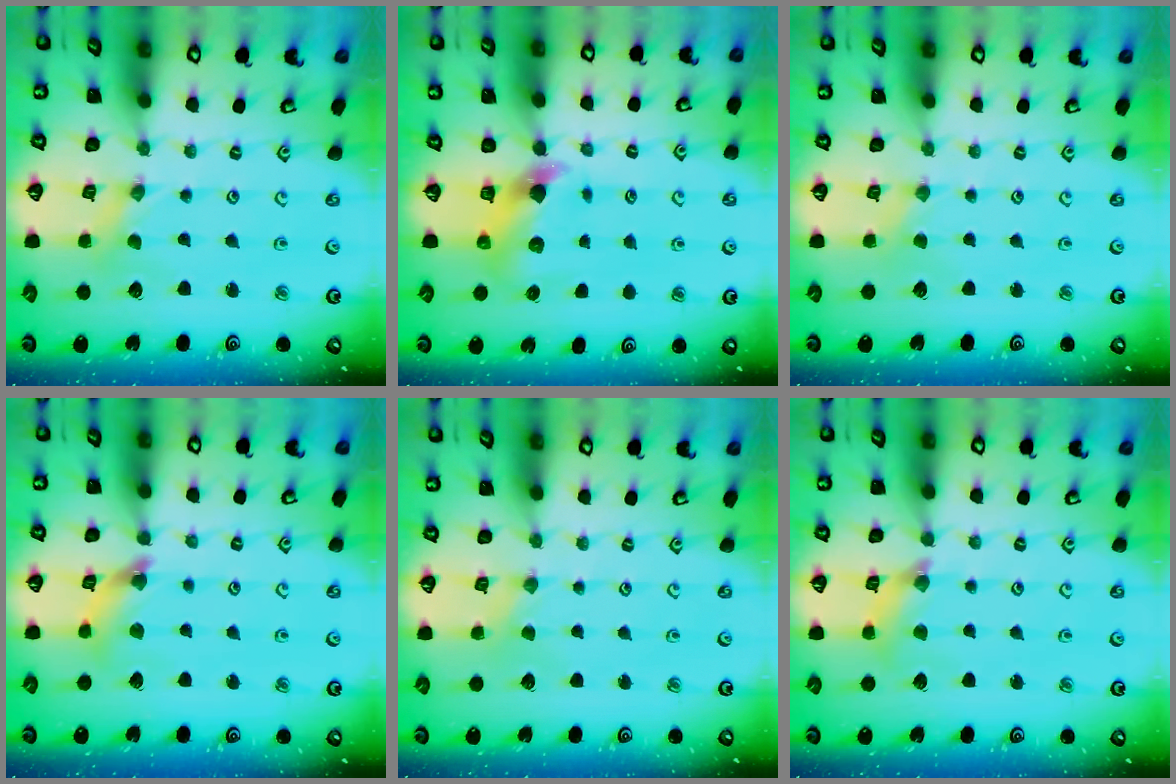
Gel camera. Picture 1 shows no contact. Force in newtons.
{"total": 6.6, "press": 6.6, "slide": 0.2}
{"total": 0.0}
{"total": 7.8, "press": 7.7, "slide": 0.7}
{"total": 0.0}
{"total": 6.3, "press": 6.3, "slide": 0.6}